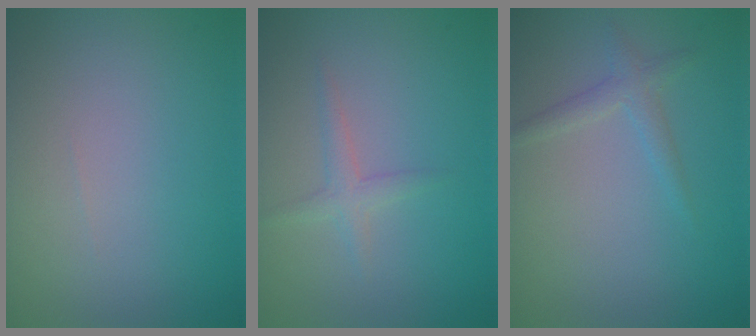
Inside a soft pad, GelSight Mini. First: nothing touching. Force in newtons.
{"total": 1.5, "press": 1.5, "slide": 0.1}
{"total": 1.5, "press": 1.5, "slide": 0.0}